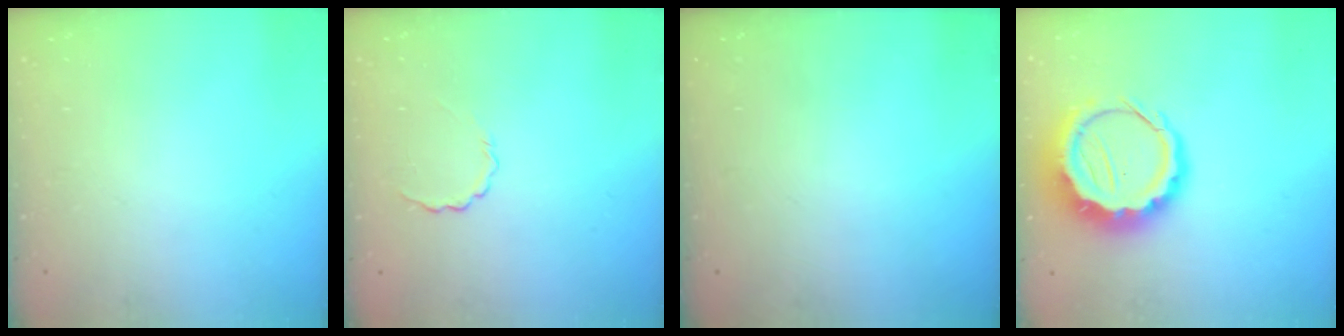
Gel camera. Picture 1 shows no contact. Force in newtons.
{"total": 3.0, "press": 2.8, "slide": 0.9}
{"total": 0.0}
{"total": 11.4, "press": 11.1, "slide": 2.7}